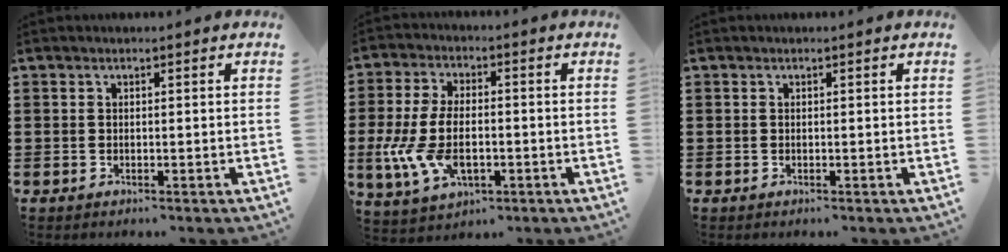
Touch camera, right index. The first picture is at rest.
{"total": 9.7, "force": [-2.0, 5.0, 8.1], "torque": [-0.193, -0.005, -0.041]}
{"total": 0.0}